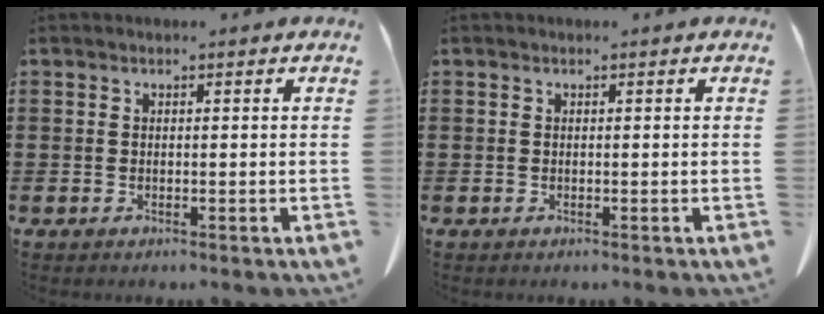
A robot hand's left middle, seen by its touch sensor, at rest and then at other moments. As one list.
[{"total": 0.0}]